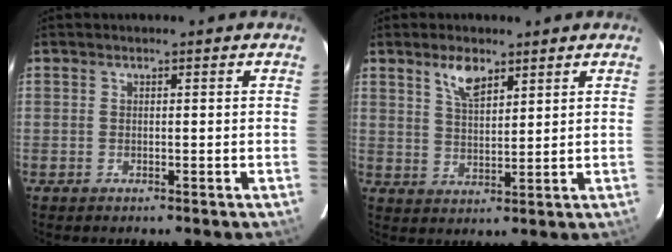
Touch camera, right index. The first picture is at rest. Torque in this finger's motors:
{"motor_torque": [0.56, 0.47, 0.32, 0.04]}